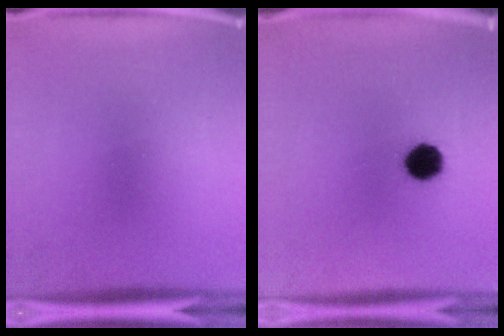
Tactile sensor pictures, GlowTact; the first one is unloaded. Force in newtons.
{"total": 6.9}